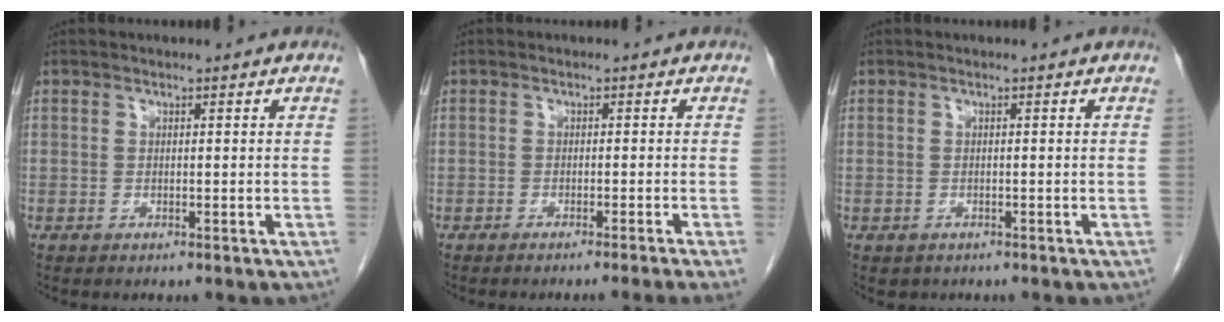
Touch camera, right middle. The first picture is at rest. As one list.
[{"total": 4.1, "force": [-3.1, -1.5, 2.2], "torque": [-0.019, 0.003, -0.040]}, {"total": 0.9, "force": [-0.6, 0.6, 0.2], "torque": [-0.013, -0.001, -0.001]}]